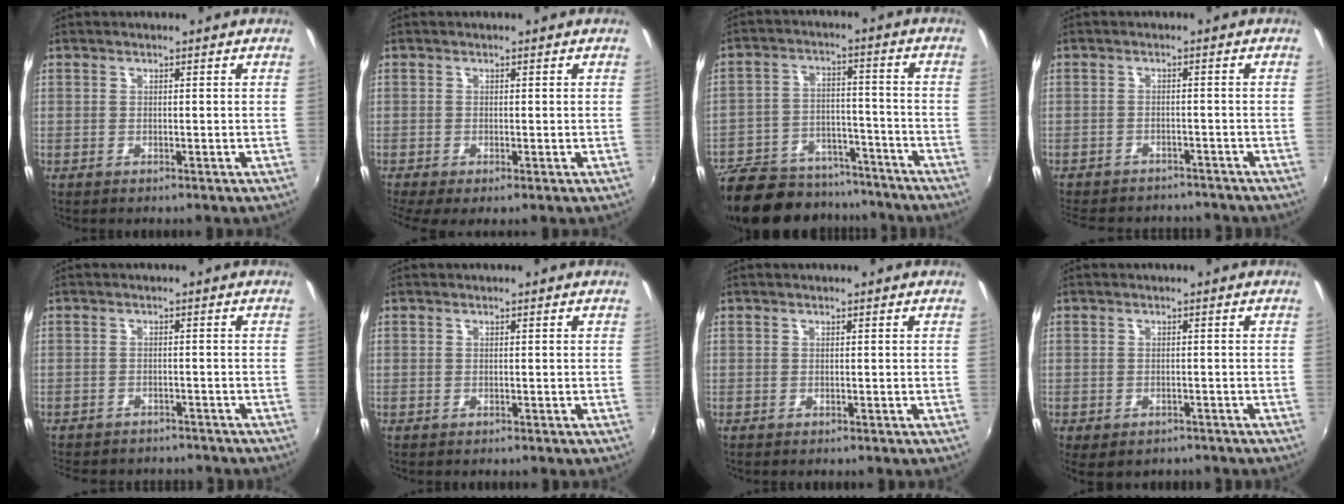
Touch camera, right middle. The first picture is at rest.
{"total": 2.2, "force": [-0.8, 0.3, 2.0], "torque": [-0.041, -0.009, -0.012]}
{"total": 23.4, "force": [-18.9, 10.1, 9.4], "torque": [-0.218, 0.003, -0.270]}
{"total": 12.3, "force": [-10.6, 4.6, 4.2], "torque": [-0.105, -0.014, -0.150]}
{"total": 9.1, "force": [-8.0, 3.2, 2.9], "torque": [-0.074, -0.017, -0.115]}
{"total": 0.0}
{"total": 0.0}
{"total": 5.1, "force": [-3.5, 2.7, 2.5], "torque": [-0.055, -0.026, -0.045]}